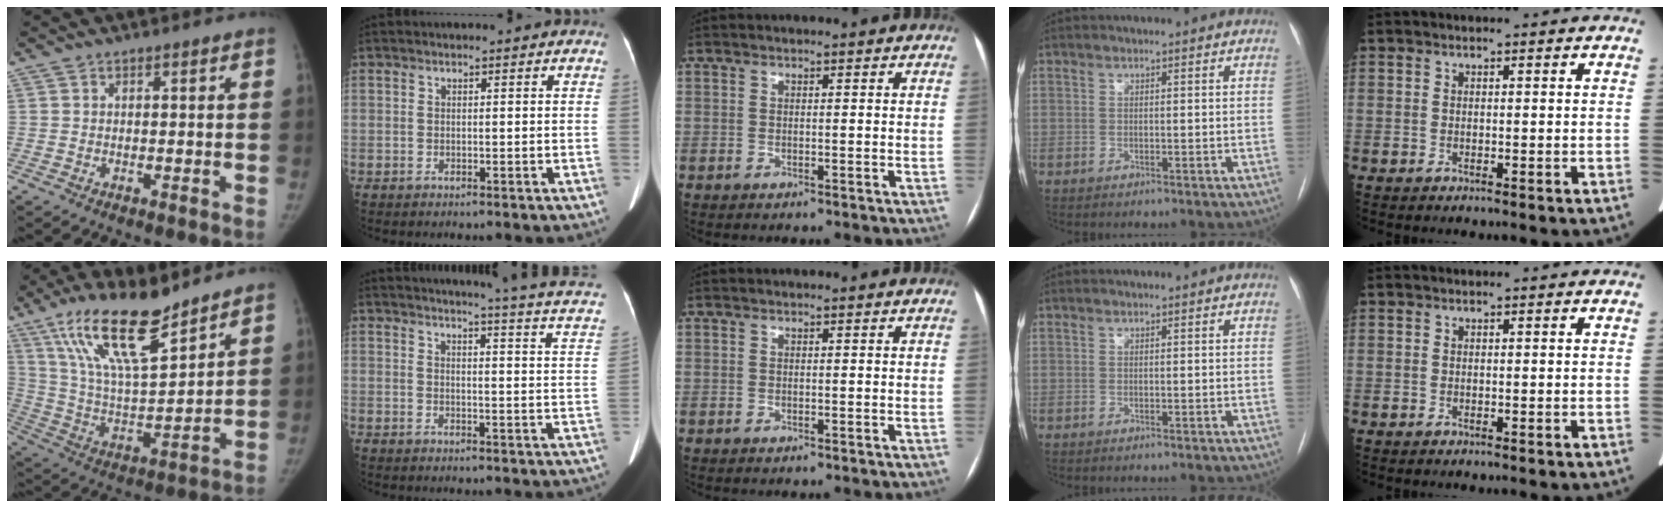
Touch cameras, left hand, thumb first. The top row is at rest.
{"thumb": {"total": 19.4, "force": [13.2, 5.5, 13.1], "torque": [-0.215, -0.062, 0.251]}, "index": {"total": 18.6, "force": [16.2, -0.1, 9.1], "torque": [-0.119, -0.059, 0.170]}}